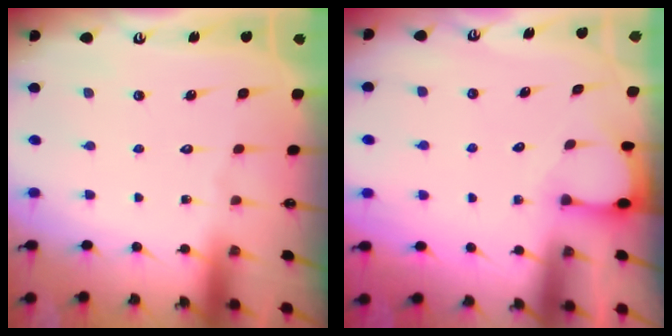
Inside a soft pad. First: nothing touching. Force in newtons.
{"total": 2.0, "press": 1.9, "slide": 0.3}